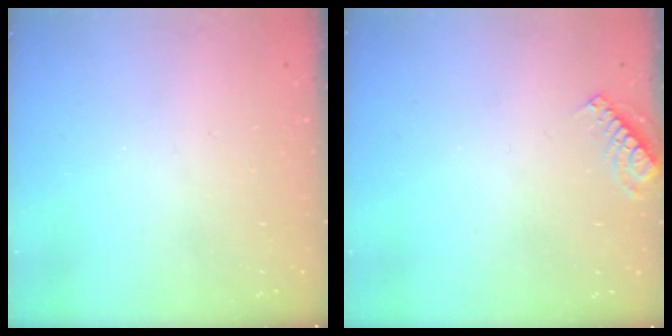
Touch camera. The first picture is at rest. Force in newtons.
{"total": 6.6, "press": 6.6, "slide": 0.5}